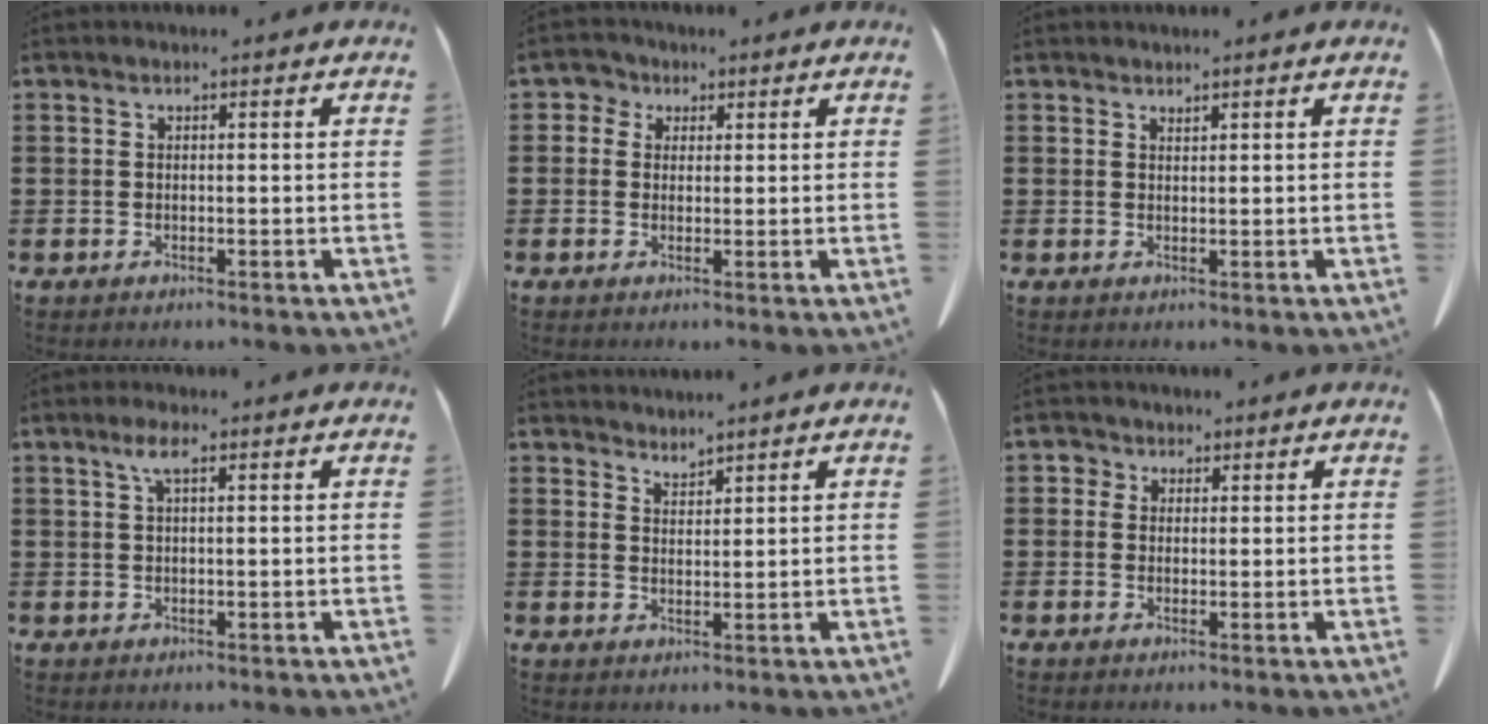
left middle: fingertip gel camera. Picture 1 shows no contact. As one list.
[{"total": 2.2, "force": [1.1, 1.9, 0.4], "torque": [-0.019, 0.008, 0.019]}, {"total": 0.9, "force": [0.9, 0.0, 0.0], "torque": [-0.003, -0.002, 0.018]}, {"total": 3.0, "force": [1.4, 0.7, 2.5], "torque": [-0.054, 0.007, 0.022]}, {"total": 2.2, "force": [2.2, -0.1, -0.3], "torque": [0.000, -0.004, 0.042]}, {"total": 1.9, "force": [1.0, 1.5, 0.4], "torque": [-0.006, 0.003, 0.017]}]